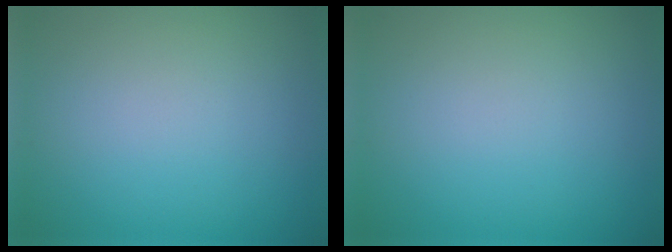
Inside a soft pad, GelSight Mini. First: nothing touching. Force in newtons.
{"total": 0.0}